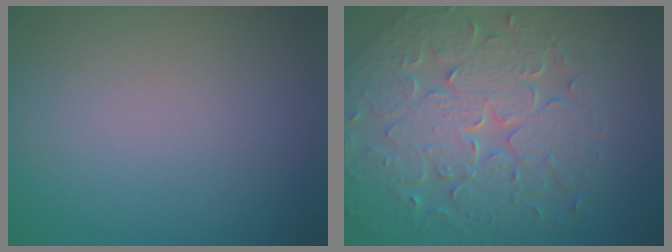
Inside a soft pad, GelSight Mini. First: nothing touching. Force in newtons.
{"total": 9.6, "press": 6.9, "slide": 6.6}